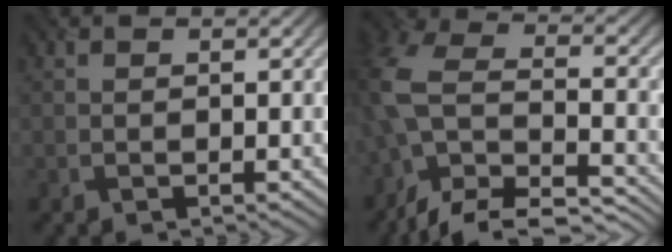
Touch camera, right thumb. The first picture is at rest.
{"total": 13.8, "force": [-7.2, 7.3, 9.3], "torque": [-0.242, -0.020, -0.122]}